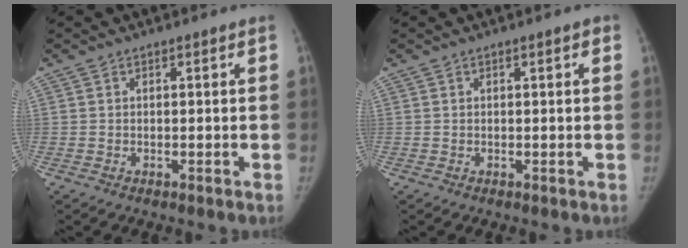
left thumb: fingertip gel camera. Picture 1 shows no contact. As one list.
[{"total": 0.9, "force": [0.5, 0.2, 0.8], "torque": [-0.010, 0.001, 0.005]}]